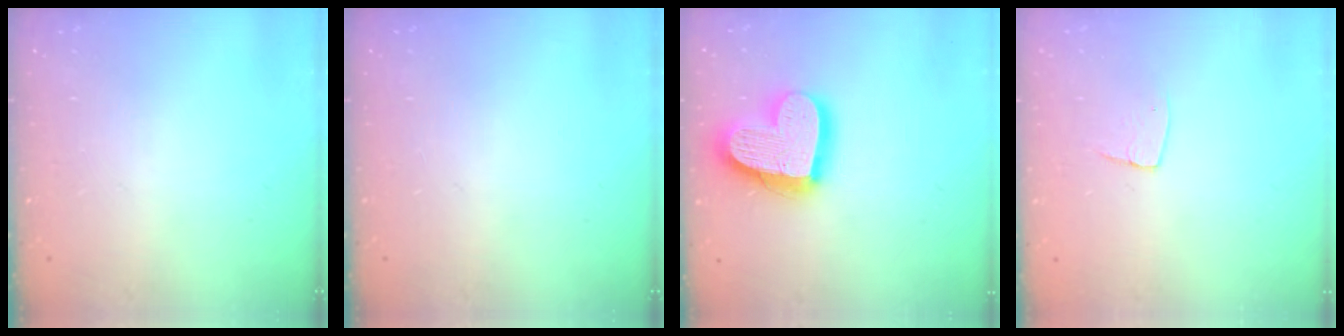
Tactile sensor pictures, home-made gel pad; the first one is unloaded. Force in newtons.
{"total": 0.0}
{"total": 21.1, "press": 21.0, "slide": 1.8}
{"total": 4.8, "press": 4.8, "slide": 0.3}